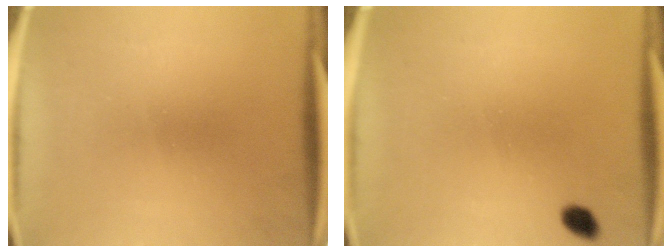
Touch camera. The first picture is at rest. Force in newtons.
{"total": 2.0}